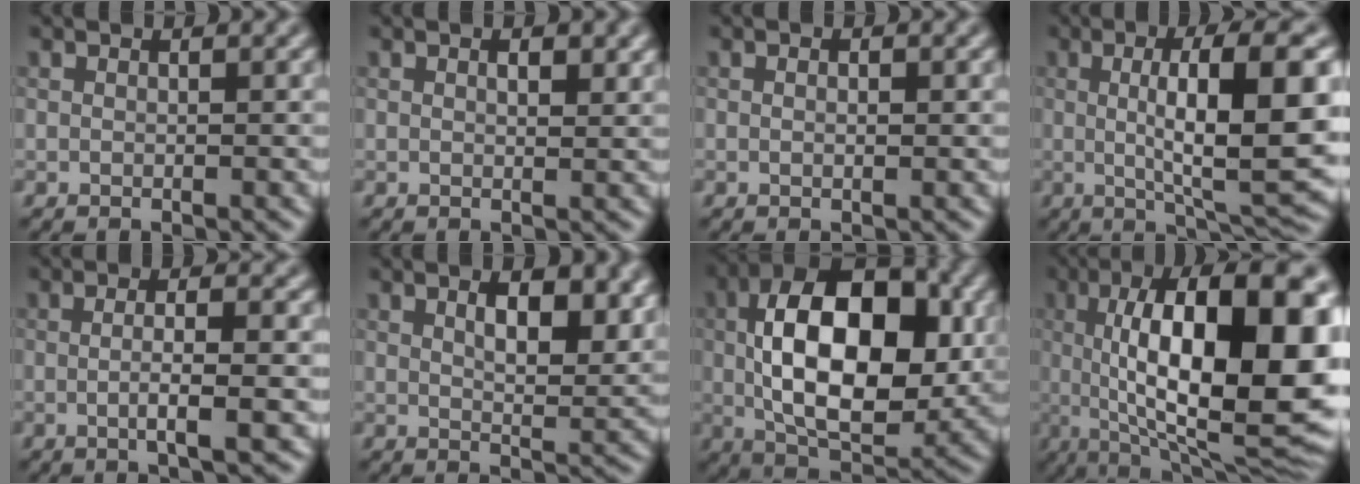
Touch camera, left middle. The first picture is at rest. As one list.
[{"total": 1.4, "force": [0.6, 0.5, 1.1], "torque": [-0.009, 0.004, 0.012]}, {"total": 0.7, "force": [-0.7, -0.3, 0.0], "torque": [-0.007, 0.000, 0.007]}, {"total": 10.1, "force": [0.3, 2.0, 9.9], "torque": [-0.149, 0.005, 0.019]}, {"total": 3.1, "force": [-1.3, 0.1, 2.8], "torque": [-0.054, 0.003, -0.008]}, {"total": 4.6, "force": [1.9, 1.7, 3.8], "torque": [-0.061, -0.001, 0.045]}, {"total": 12.6, "force": [-0.2, 6.6, 10.7], "torque": [-0.178, 0.010, 0.008]}, {"total": 15.5, "force": [0.8, 4.7, 14.8], "torque": [-0.193, 0.020, 0.023]}]